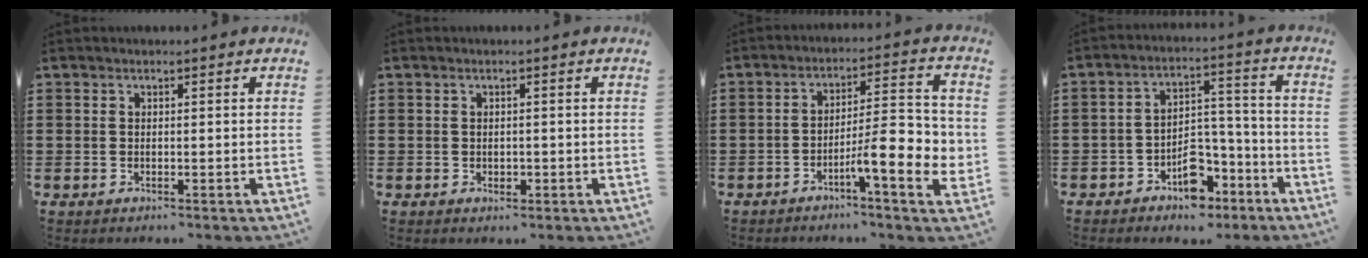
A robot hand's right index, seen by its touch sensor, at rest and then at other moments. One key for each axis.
{"total": 0.8, "fx": -0.1, "fy": 0.7, "fz": 0.4, "tx": -0.010, "ty": 0.003, "tz": -0.002}
{"total": 9.3, "fx": -2.9, "fy": 2.1, "fz": 8.6, "tx": -0.134, "ty": -0.012, "tz": -0.053}
{"total": 7.2, "fx": -4.5, "fy": 4.2, "fz": 3.7, "tx": -0.056, "ty": 0.027, "tz": -0.079}